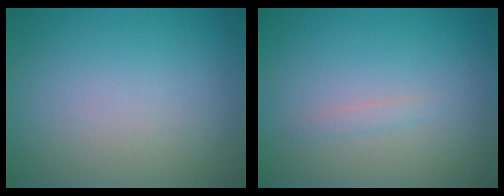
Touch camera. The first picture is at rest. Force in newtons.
{"total": 0.7, "press": 0.7, "slide": 0.1}